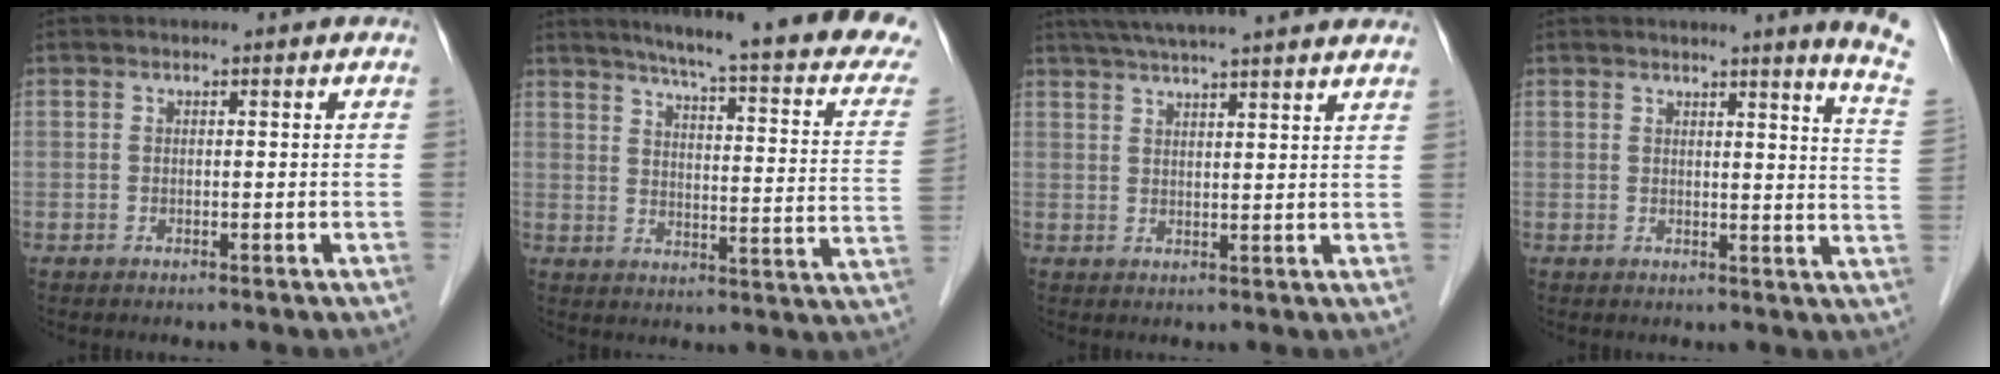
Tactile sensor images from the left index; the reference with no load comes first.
{"total": 23.0, "force": [18.9, 1.0, 13.1], "torque": [-0.176, -0.046, 0.221]}
{"total": 17.1, "force": [14.8, 0.4, 8.6], "torque": [-0.140, 0.037, 0.194]}
{"total": 8.0, "force": [6.5, -2.0, 4.3], "torque": [-0.047, -0.060, 0.050]}